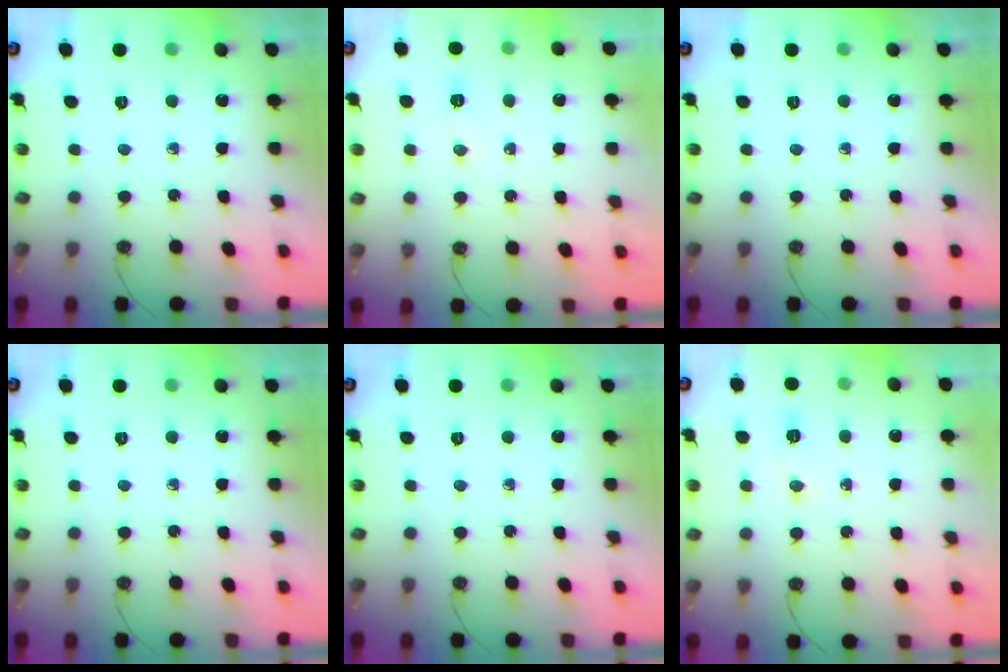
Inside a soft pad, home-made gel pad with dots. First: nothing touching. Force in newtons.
{"total": 22.9, "press": 8.0, "slide": 21.4}
{"total": 0.0}
{"total": 0.0}
{"total": 0.0}
{"total": 5.7, "press": 5.7, "slide": 0.8}